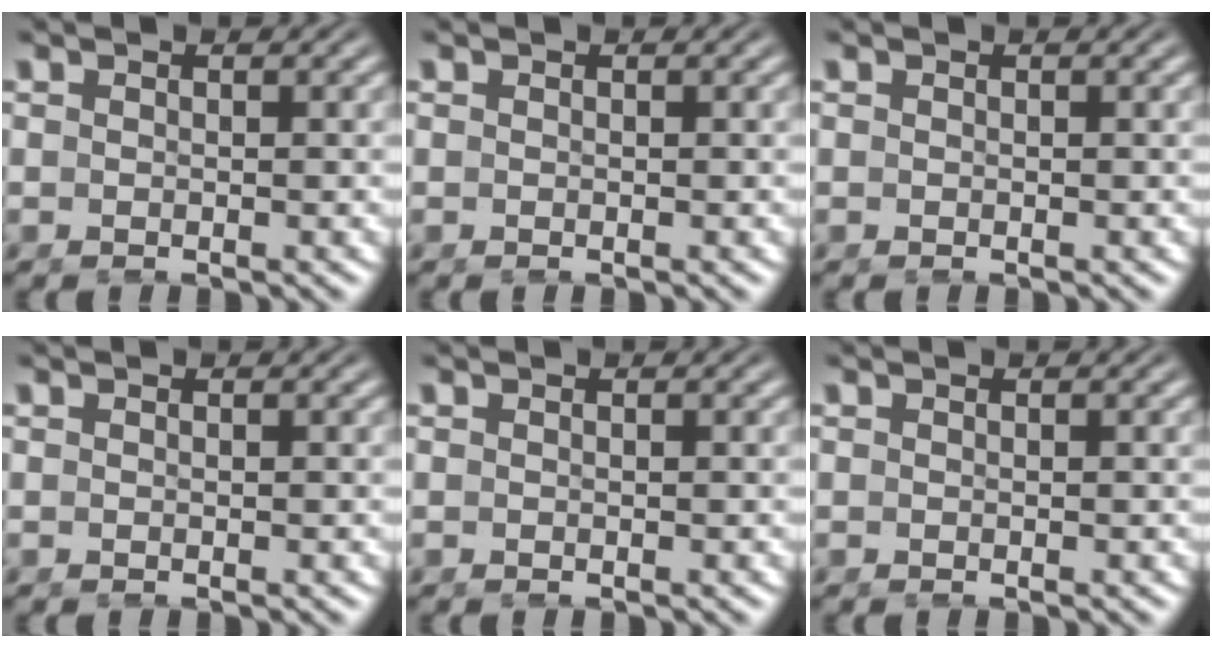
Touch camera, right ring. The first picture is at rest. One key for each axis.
{"total": 0.0}
{"total": 0.0}
{"total": 0.0}
{"total": 0.0}
{"total": 0.0}